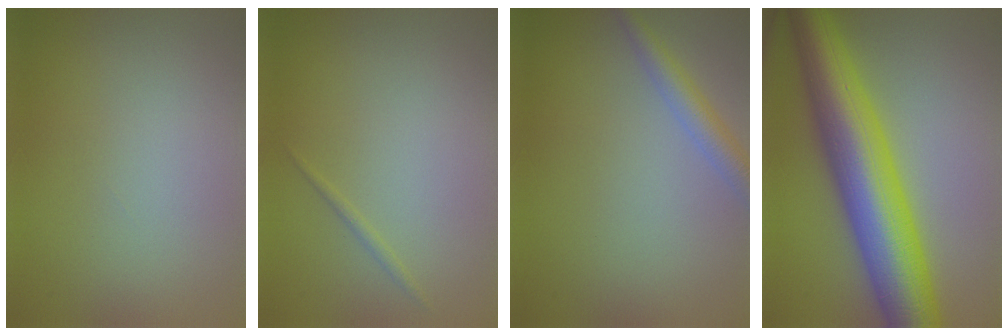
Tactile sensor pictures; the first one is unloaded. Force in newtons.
{"total": 0.6, "press": 0.6, "slide": 0.0}
{"total": 2.7, "press": 2.7, "slide": 0.1}
{"total": 11.6, "press": 11.6, "slide": 0.1}